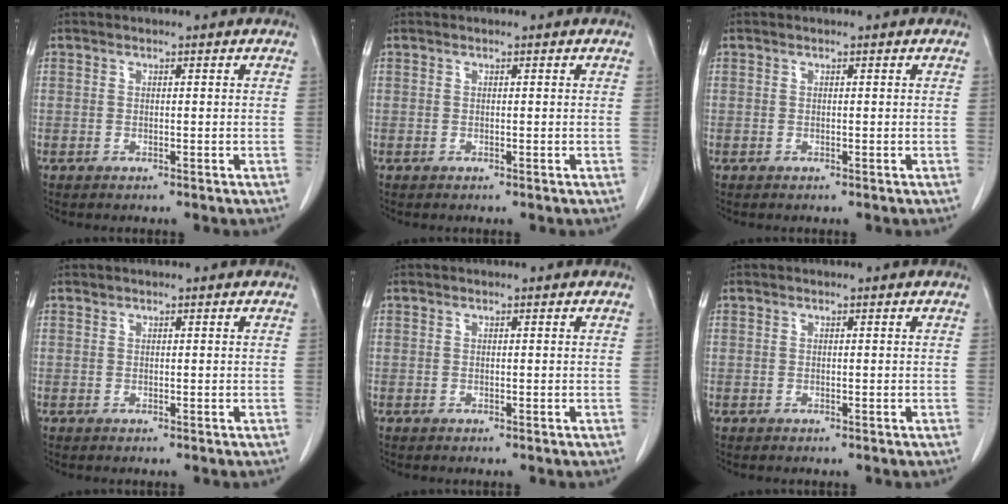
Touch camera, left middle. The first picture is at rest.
{"total": 0.0}
{"total": 0.0}
{"total": 0.0}
{"total": 0.0}
{"total": 0.0}